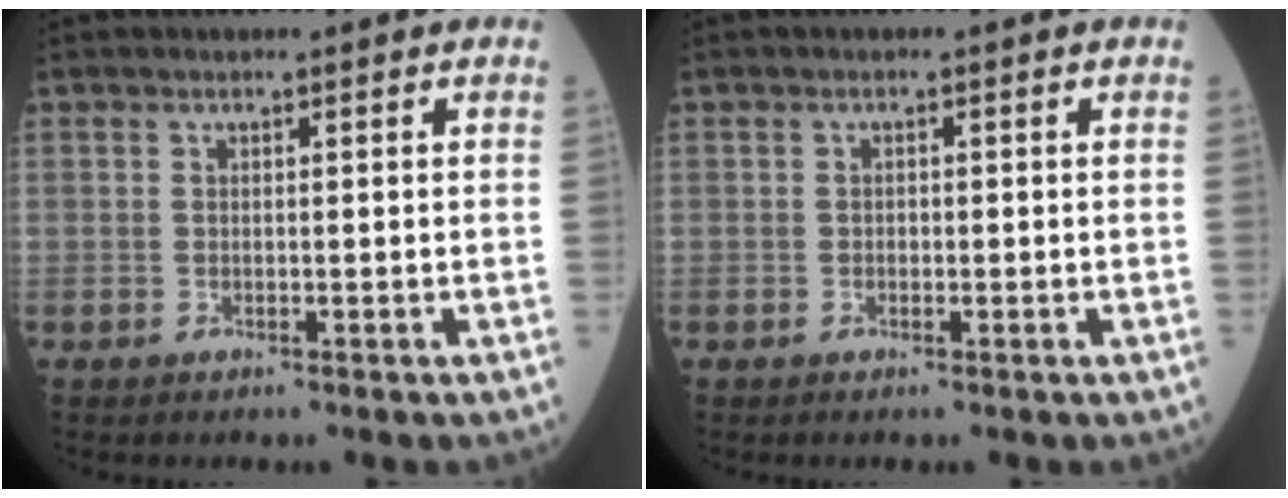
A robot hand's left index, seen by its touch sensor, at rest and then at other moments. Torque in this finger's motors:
{"motor_torque": [0.06, 0.04, -0.01, -0.01]}